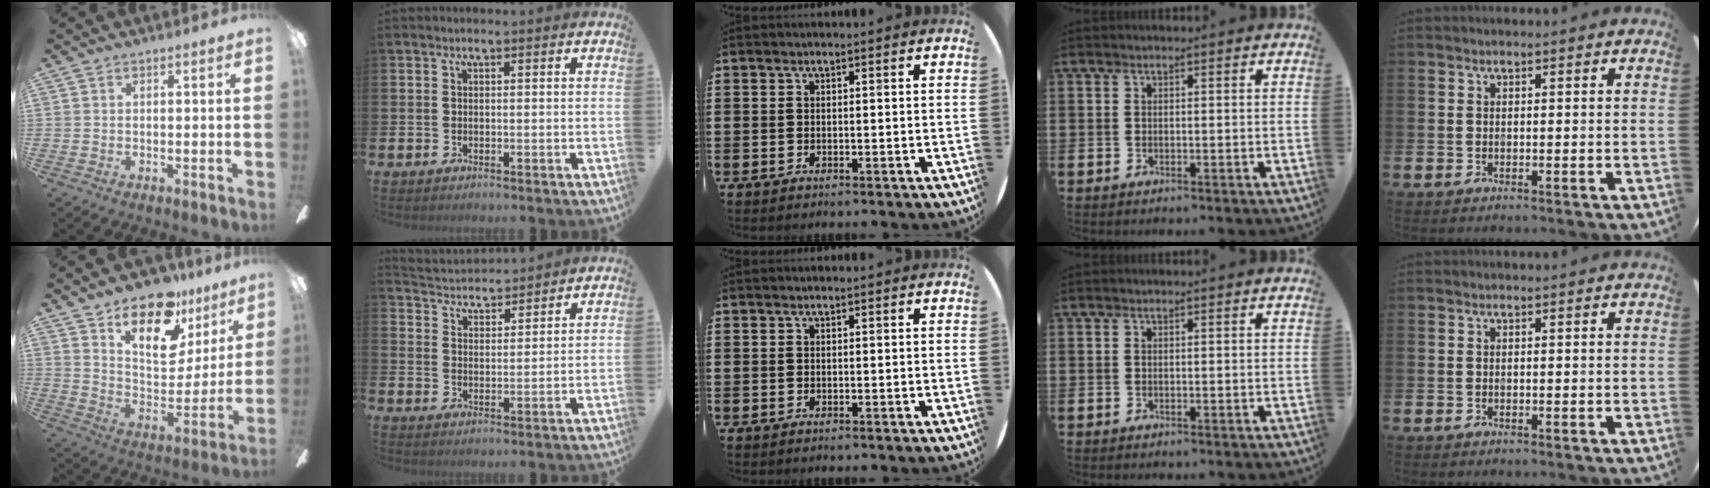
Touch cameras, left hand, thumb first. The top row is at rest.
{"thumb": {"total": 18.8, "force": [12.8, 8.9, 10.5], "torque": [-0.167, -0.072, 0.224]}, "index": {"total": 3.8, "force": [3.8, 0.7, -0.4], "torque": [-0.010, -0.029, 0.065]}}